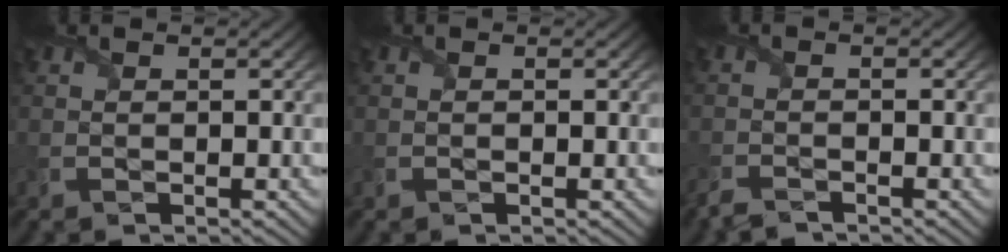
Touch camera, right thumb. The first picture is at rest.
{"total": 0.0}
{"total": 2.3, "force": [-2.1, 0.5, 0.7], "torque": [-0.021, -0.010, -0.049]}